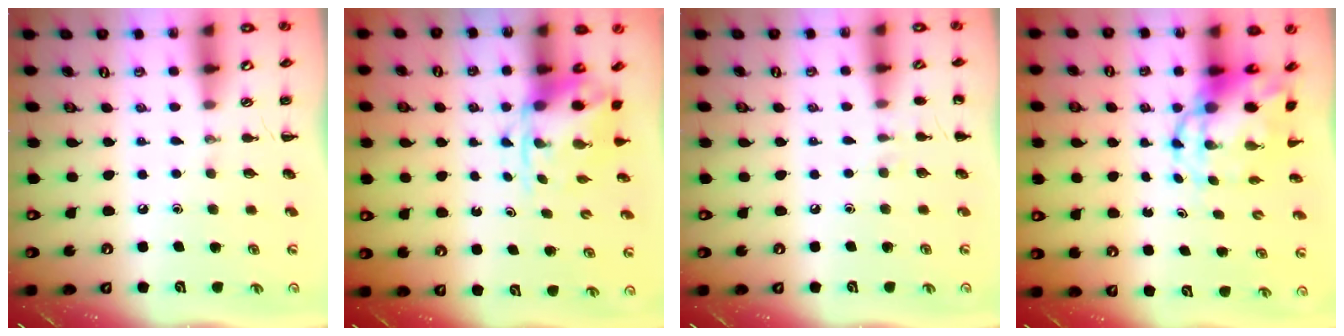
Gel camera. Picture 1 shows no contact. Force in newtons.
{"total": 3.9, "press": 3.8, "slide": 0.9}
{"total": 4.3, "press": 4.1, "slide": 1.3}
{"total": 7.5, "press": 7.3, "slide": 1.6}